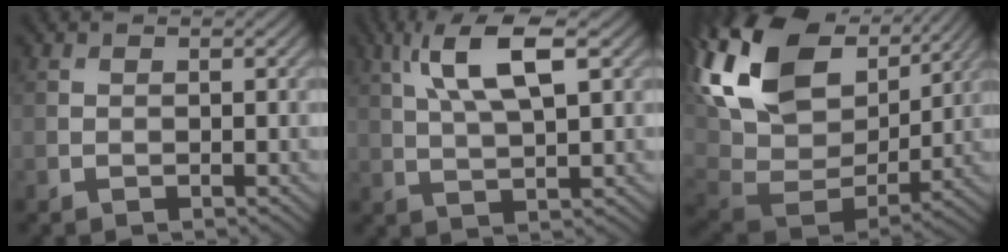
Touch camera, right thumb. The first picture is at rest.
{"total": 8.7, "force": [3.5, 2.8, 7.5], "torque": [-0.151, 0.016, 0.063]}
{"total": 19.1, "force": [8.6, 12.0, 12.2], "torque": [-0.292, 0.023, 0.166]}